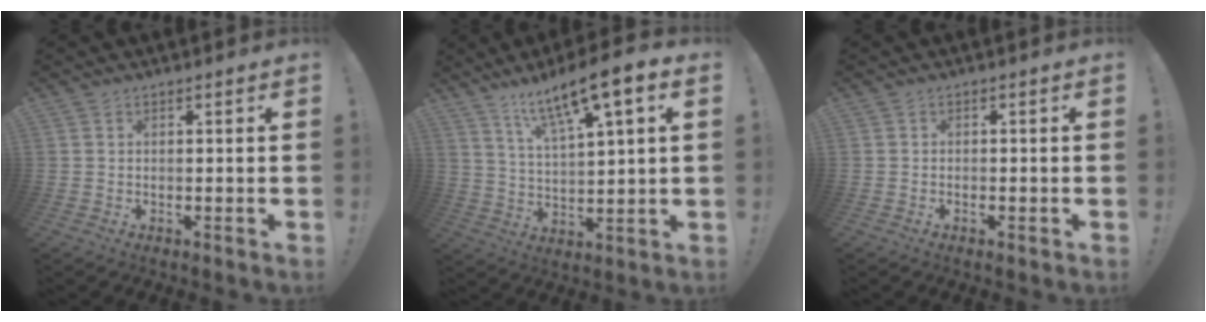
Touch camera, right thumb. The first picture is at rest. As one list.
[{"total": 12.3, "force": [8.1, 2.3, 9.0], "torque": [-0.149, -0.046, 0.130]}, {"total": 0.6, "force": [-0.4, 0.2, 0.3], "torque": [-0.005, 0.001, -0.008]}]